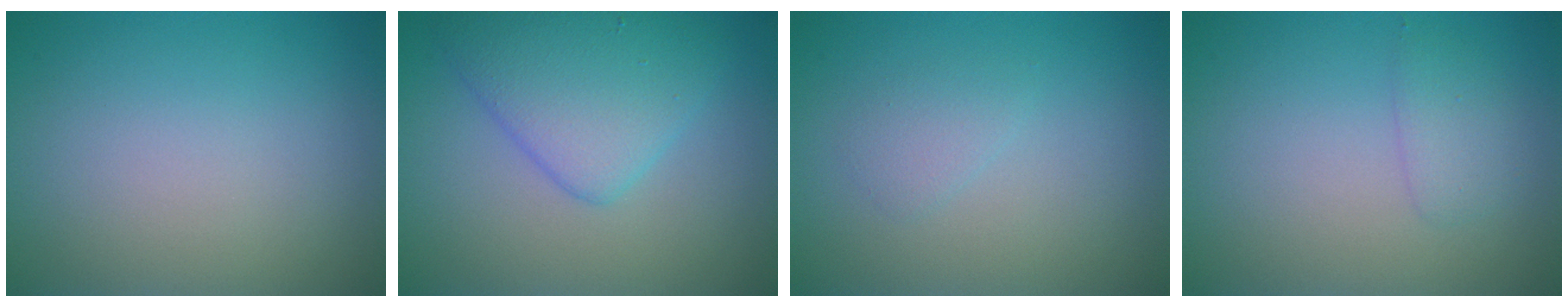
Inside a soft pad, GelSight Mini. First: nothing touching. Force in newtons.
{"total": 5.1, "press": 5.1, "slide": 0.1}
{"total": 1.1, "press": 1.1, "slide": 0.1}
{"total": 1.5, "press": 1.5, "slide": 0.1}